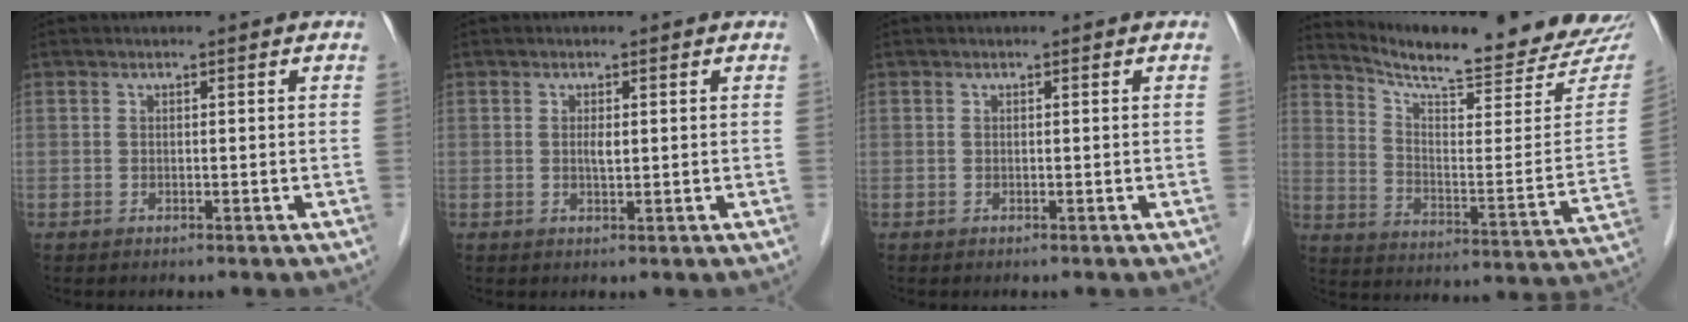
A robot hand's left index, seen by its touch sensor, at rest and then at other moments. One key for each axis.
{"total": 1.3, "fx": 0.0, "fy": 0.4, "fz": 1.2, "tx": -0.023, "ty": -0.005, "tz": -0.001}
{"total": 0.0}
{"total": 22.2, "fx": 21.0, "fy": 2.0, "fz": 6.8, "tx": -0.107, "ty": -0.086, "tz": 0.274}